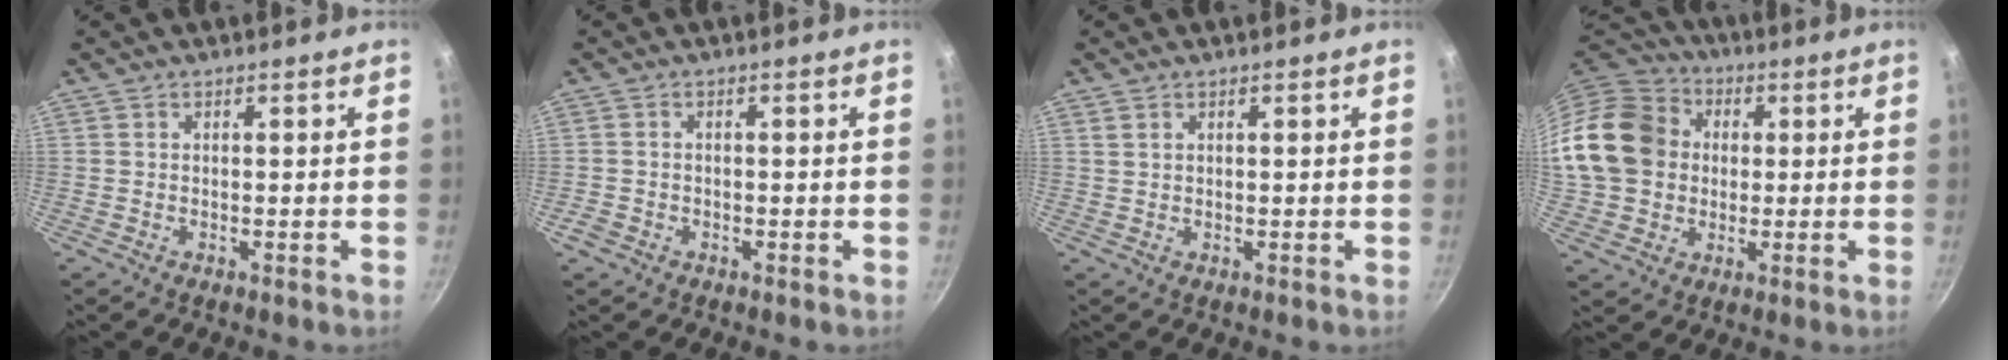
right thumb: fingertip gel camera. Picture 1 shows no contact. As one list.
[{"total": 2.2, "force": [-1.0, 1.7, 0.8], "torque": [-0.015, 0.005, -0.016]}, {"total": 1.1, "force": [0.7, 0.7, 0.5], "torque": [-0.007, 0.000, 0.012]}, {"total": 18.4, "force": [1.8, 15.4, 10.0], "torque": [-0.172, 0.035, 0.030]}]